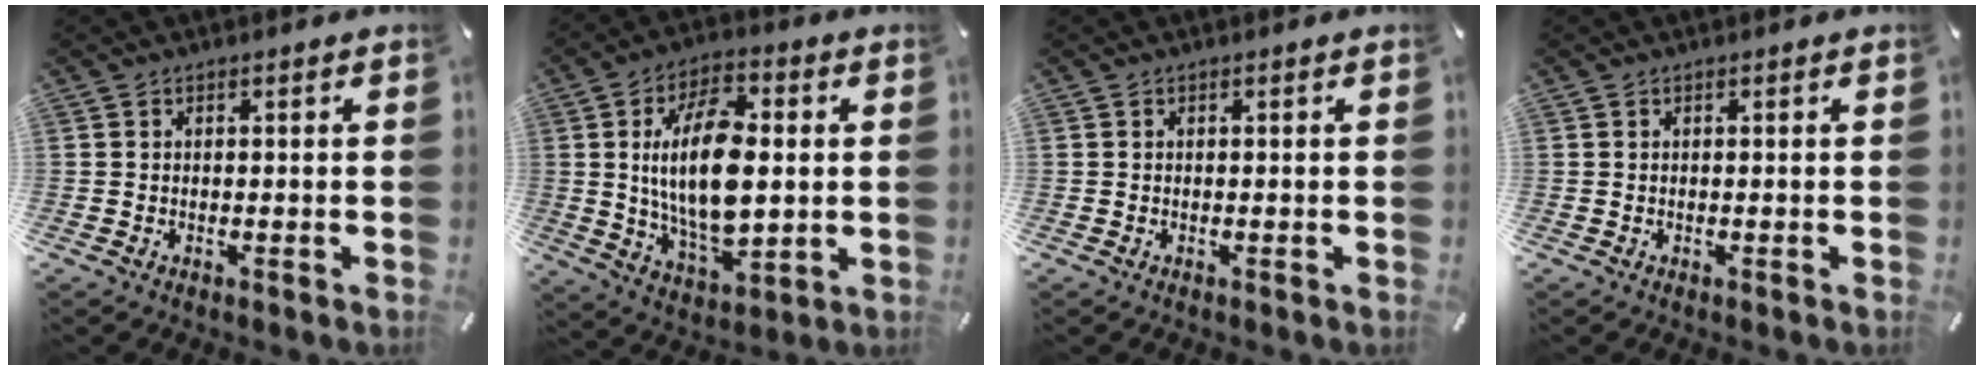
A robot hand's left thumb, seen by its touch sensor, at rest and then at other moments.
{"total": 17.3, "force": [1.7, 9.5, 14.4], "torque": [-0.289, -0.005, 0.023]}
{"total": 0.0}
{"total": 0.0}